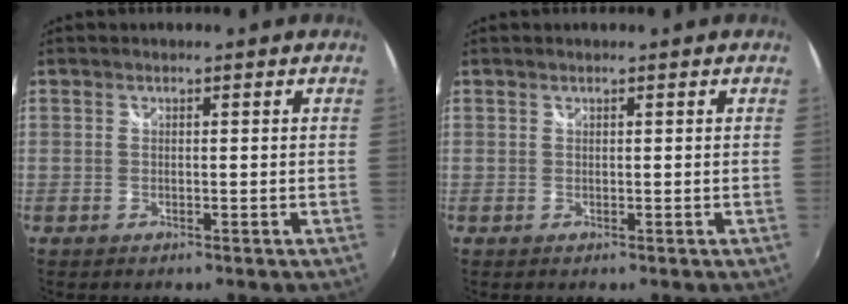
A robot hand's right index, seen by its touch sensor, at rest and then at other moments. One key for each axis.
{"total": 0.0}